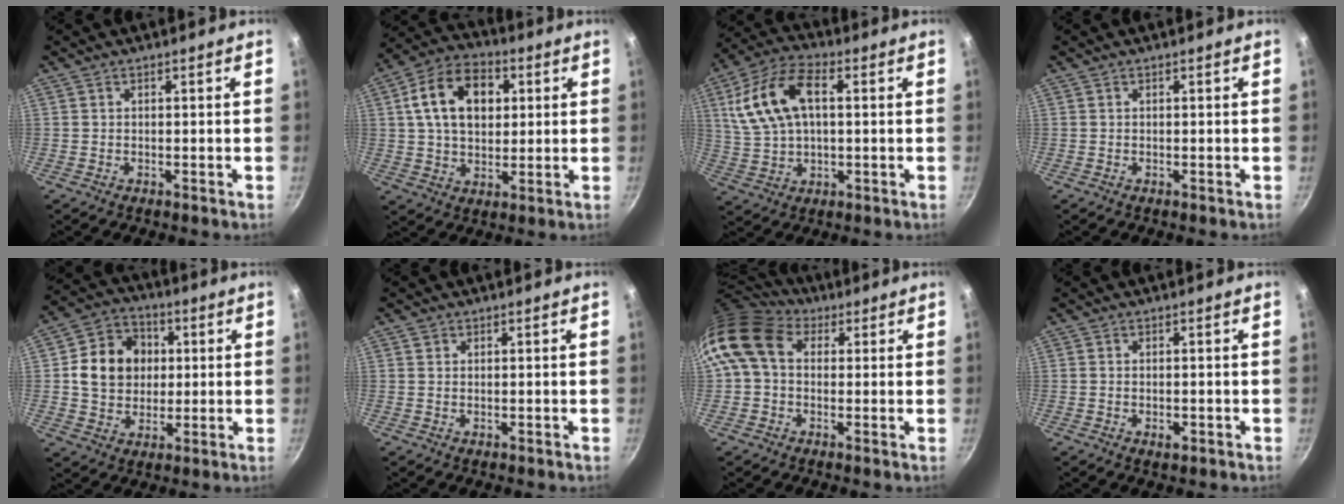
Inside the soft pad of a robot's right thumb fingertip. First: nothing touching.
{"total": 14.9, "force": [3.6, 10.2, 10.2], "torque": [-0.148, 0.012, 0.050]}
{"total": 15.1, "force": [3.2, 8.5, 12.1], "torque": [-0.231, 0.018, 0.058]}
{"total": 0.0}
{"total": 12.7, "force": [1.8, 10.8, 6.4], "torque": [-0.079, 0.014, 0.025]}
{"total": 0.8, "force": [0.4, 0.7, 0.3], "torque": [-0.002, -0.001, 0.004]}
{"total": 11.9, "force": [2.7, 8.9, 7.5], "torque": [-0.135, 0.017, 0.029]}
{"total": 1.8, "force": [-0.7, 0.9, 1.4], "torque": [-0.023, 0.000, -0.011]}